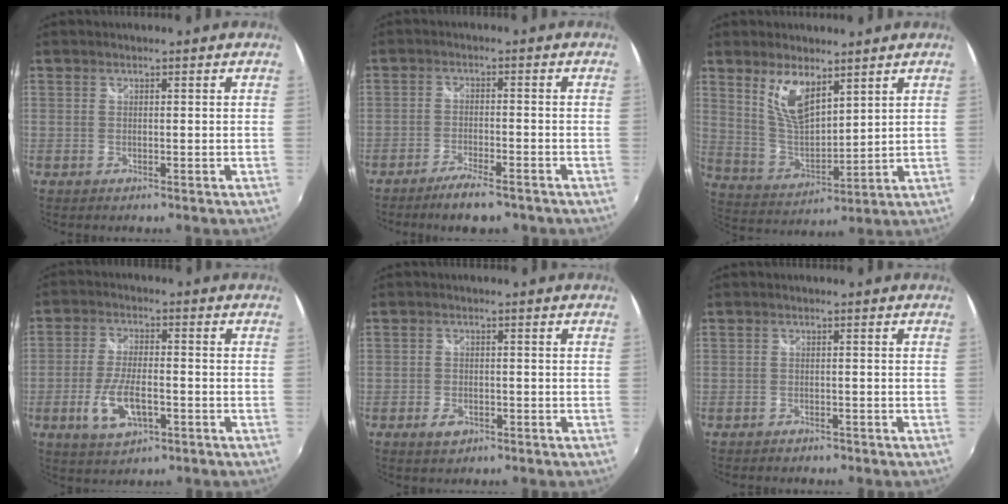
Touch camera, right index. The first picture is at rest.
{"total": 6.6, "force": [-5.2, 1.6, 3.7], "torque": [-0.088, -0.007, -0.090]}
{"total": 9.8, "force": [5.8, 4.0, 6.8], "torque": [-0.127, -0.004, 0.121]}
{"total": 8.7, "force": [-3.1, 3.6, 7.3], "torque": [-0.153, -0.008, -0.054]}
{"total": 3.1, "force": [-1.7, 2.0, 1.6], "torque": [-0.035, -0.004, -0.029]}
{"total": 2.3, "force": [-1.9, 1.0, 0.6], "torque": [-0.017, -0.009, -0.030]}